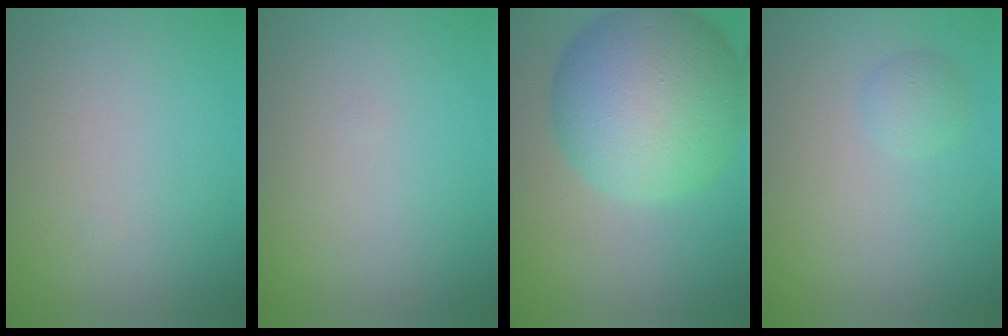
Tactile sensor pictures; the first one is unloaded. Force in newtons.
{"total": 0.0}
{"total": 14.0, "press": 14.0, "slide": 0.3}
{"total": 1.3, "press": 1.3, "slide": 0.1}